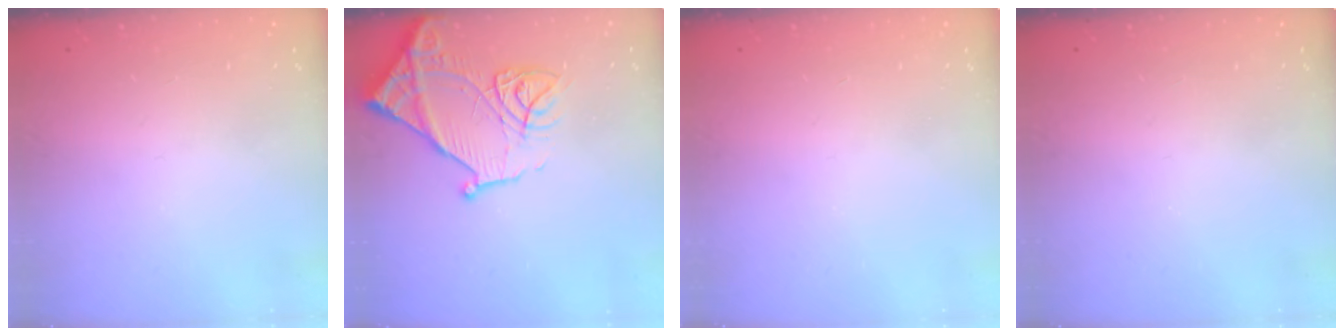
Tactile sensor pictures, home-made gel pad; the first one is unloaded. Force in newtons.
{"total": 17.7, "press": 17.6, "slide": 1.7}
{"total": 0.0}
{"total": 0.0}